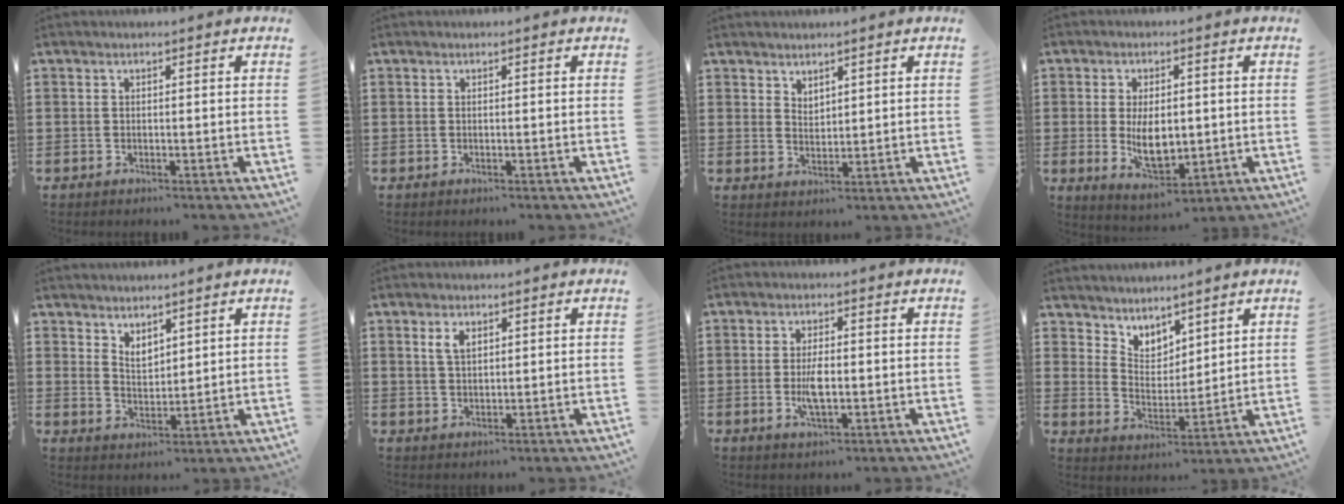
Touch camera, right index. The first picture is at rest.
{"total": 0.0}
{"total": 2.3, "force": [2.1, 0.8, -0.1], "torque": [-0.003, 0.002, 0.042]}
{"total": 7.3, "force": [-0.2, 3.7, 6.2], "torque": [-0.120, -0.005, -0.009]}
{"total": 3.0, "force": [2.7, 1.3, 0.3], "torque": [-0.015, -0.001, 0.051]}
{"total": 2.5, "force": [1.3, 1.3, 1.8], "torque": [-0.039, 0.005, 0.022]}
{"total": 4.5, "force": [-0.7, 1.7, 4.2], "torque": [-0.088, -0.003, -0.016]}
{"total": 4.2, "force": [3.8, 1.7, -0.4], "torque": [-0.015, -0.018, 0.071]}